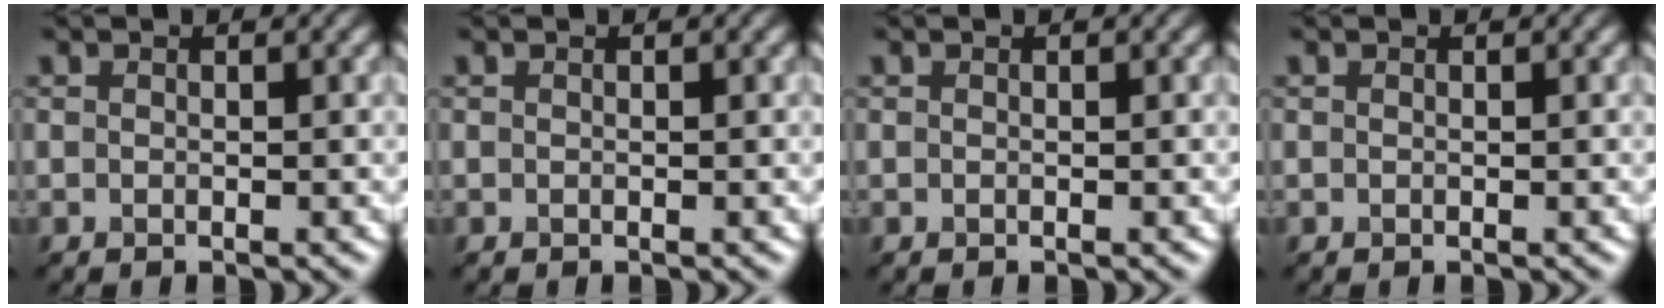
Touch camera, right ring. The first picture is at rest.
{"total": 0.0}
{"total": 0.0}
{"total": 0.0}